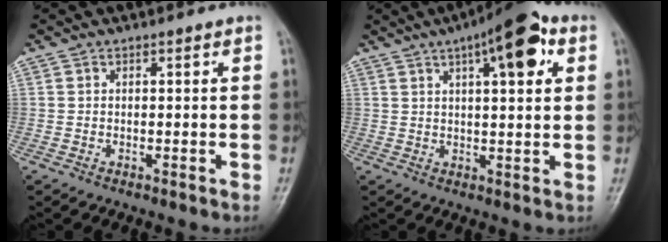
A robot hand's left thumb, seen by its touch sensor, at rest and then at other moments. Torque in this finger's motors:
{"motor_torque": [0.12, 0.44, 0.48, 0.26, 0.21]}